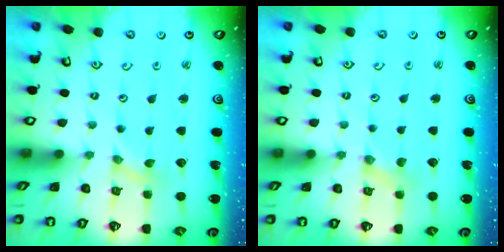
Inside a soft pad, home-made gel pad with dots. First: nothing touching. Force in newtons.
{"total": 0.7, "press": 0.7, "slide": 0.1}